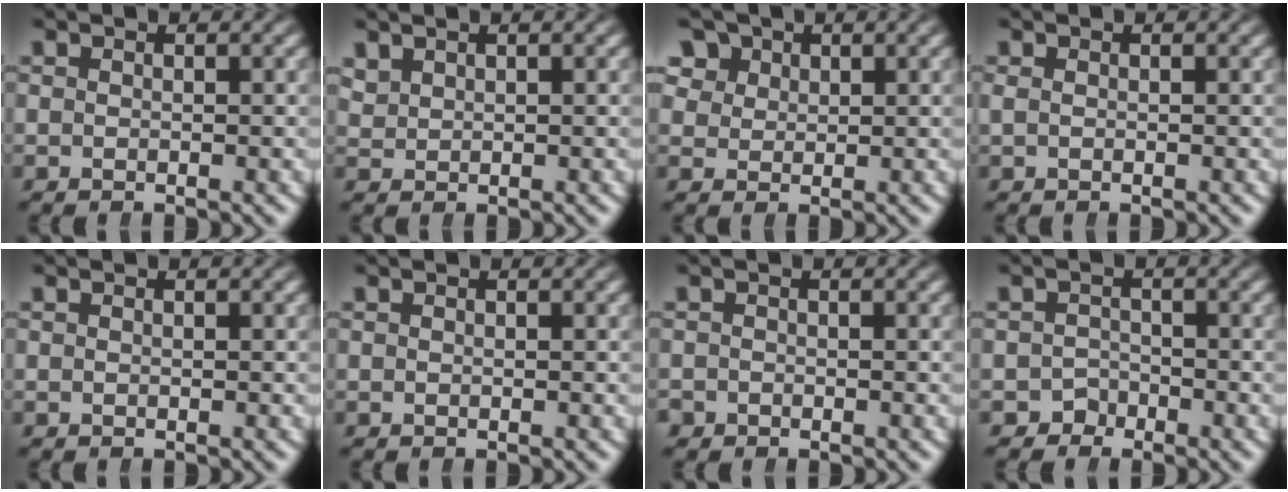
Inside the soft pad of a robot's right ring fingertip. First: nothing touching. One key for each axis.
{"total": 1.3, "fx": 1.3, "fy": 0.2, "fz": 0.2, "tx": -0.001, "ty": 0.002, "tz": 0.030}
{"total": 4.6, "fx": 2.5, "fy": 3.5, "fz": 1.6, "tx": -0.044, "ty": -0.001, "tz": 0.043}
{"total": 0.8, "fx": -0.2, "fy": 0.4, "fz": 0.6, "tx": -0.023, "ty": -0.005, "tz": -0.002}
{"total": 0.0}
{"total": 0.0}
{"total": 1.1, "fx": -0.8, "fy": 0.7, "fz": -0.3, "tx": 0.001, "ty": -0.007, "tz": -0.012}
{"total": 2.1, "fx": -1.6, "fy": 1.2, "fz": -0.5, "tx": 0.004, "ty": -0.010, "tz": -0.028}